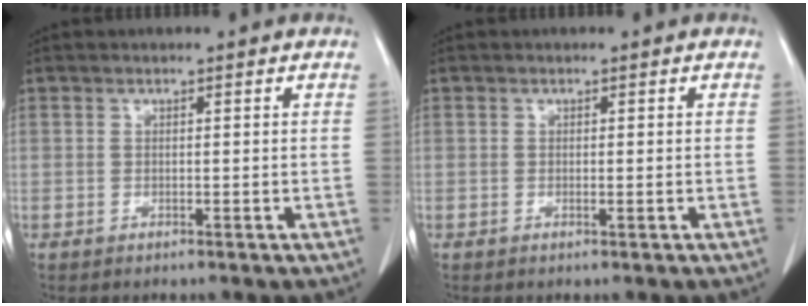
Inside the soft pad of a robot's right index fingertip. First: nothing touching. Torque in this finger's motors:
{"motor_torque": [-0.11, 0.09, -0.03, -0.01]}